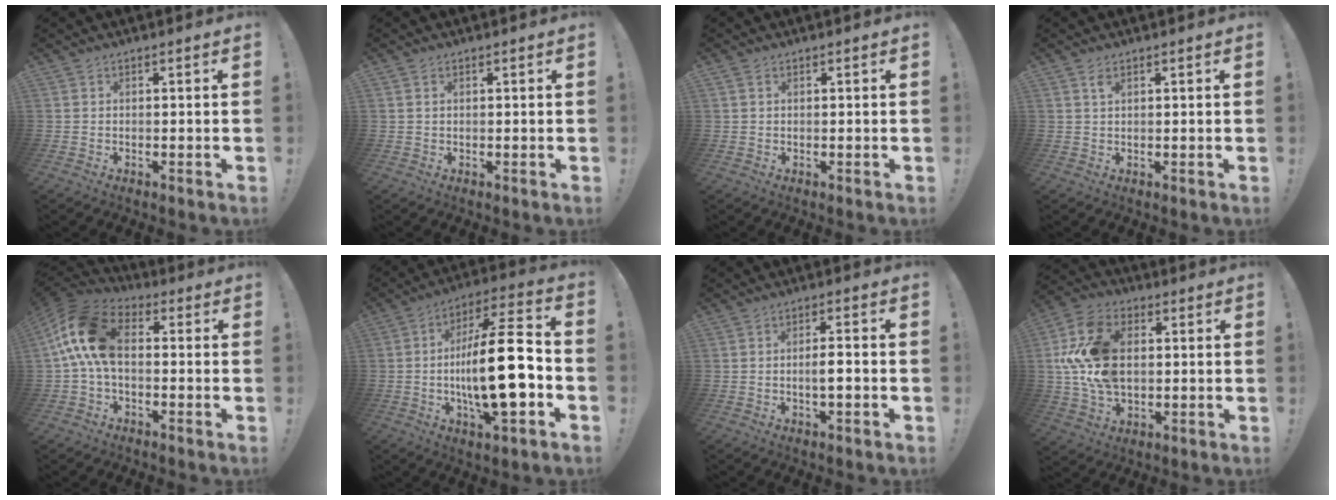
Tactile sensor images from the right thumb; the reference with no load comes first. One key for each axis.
{"total": 0.8, "fx": 0.4, "fy": 0.5, "fz": 0.5, "tx": -0.006, "ty": 0.000, "tz": 0.007}
{"total": 0.7, "fx": 0.3, "fy": 0.4, "fz": 0.5, "tx": -0.013, "ty": 0.002, "tz": 0.007}
{"total": 1.6, "fx": 0.9, "fy": 0.6, "fz": 1.2, "tx": -0.021, "ty": 0.000, "tz": 0.015}
{"total": 15.1, "fx": 1.7, "fy": 9.0, "fz": 12.0, "tx": -0.241, "ty": 0.010, "tz": 0.030}
{"total": 22.0, "fx": -3.7, "fy": 6.4, "fz": 20.7, "tx": -0.354, "ty": 0.009, "tz": -0.065}
{"total": 4.1, "fx": -1.2, "fy": 0.7, "fz": 3.9, "tx": -0.060, "ty": 0.000, "tz": -0.024}
{"total": 19.7, "fx": 2.5, "fy": 13.9, "fz": 13.8, "tx": -0.259, "ty": 0.006, "tz": 0.048}